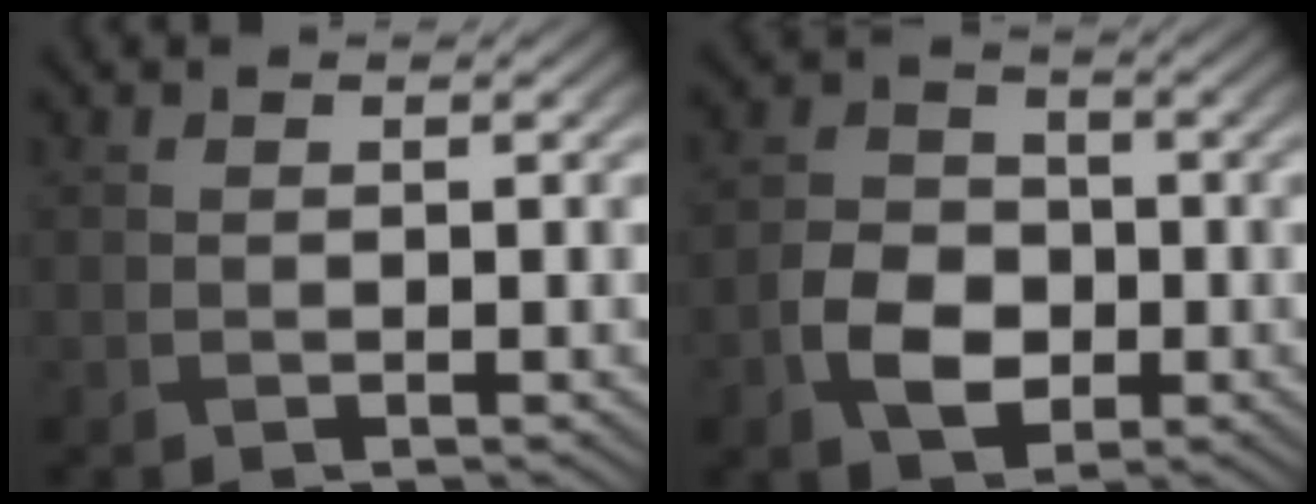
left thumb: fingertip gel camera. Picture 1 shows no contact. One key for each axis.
{"total": 6.1, "fx": -2.1, "fy": 4.4, "fz": 3.6, "tx": -0.079, "ty": -0.005, "tz": -0.045}